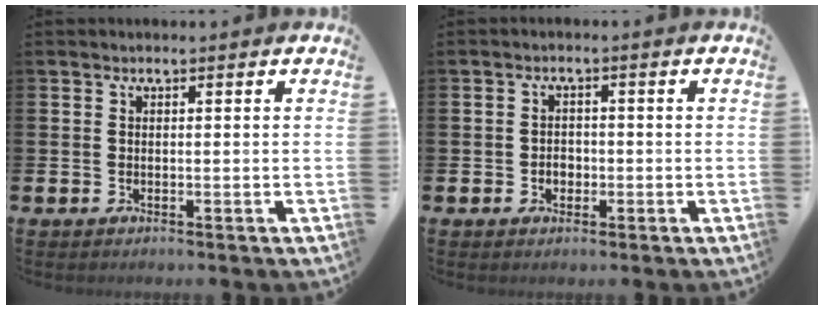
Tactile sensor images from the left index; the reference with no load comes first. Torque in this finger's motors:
{"motor_torque": [0.66, 0.12, 0.02, 0.05]}